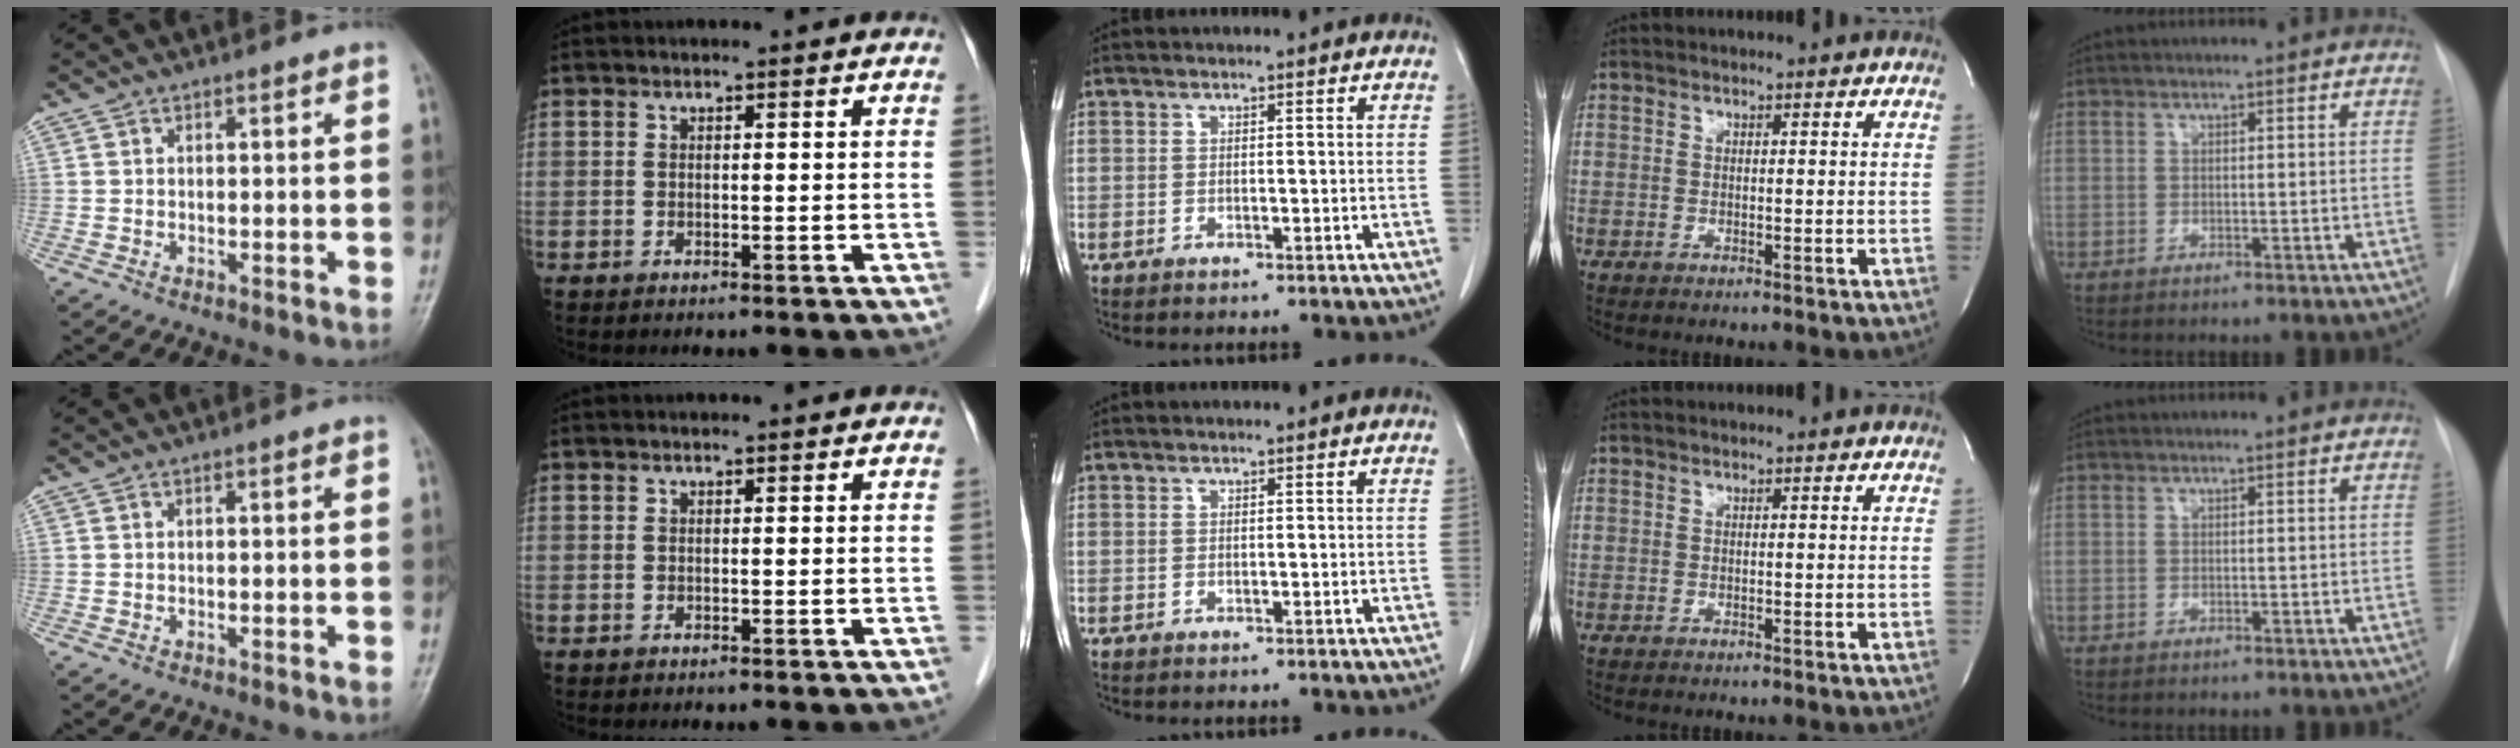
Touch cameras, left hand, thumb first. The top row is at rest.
{}